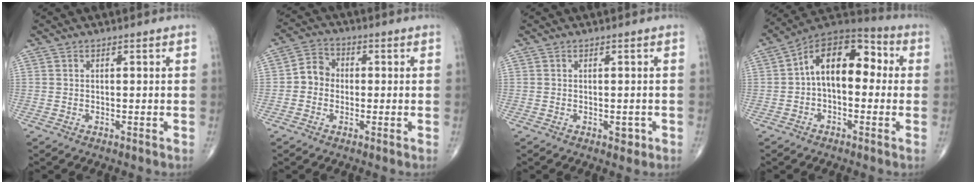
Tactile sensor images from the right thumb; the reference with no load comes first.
{"total": 5.1, "force": [-0.6, 4.5, 2.2], "torque": [-0.019, 0.019, -0.024]}
{"total": 1.5, "force": [-0.5, 0.9, 1.1], "torque": [-0.006, 0.000, -0.006]}
{"total": 14.2, "force": [1.0, 8.4, 11.4], "torque": [-0.146, 0.048, 0.000]}